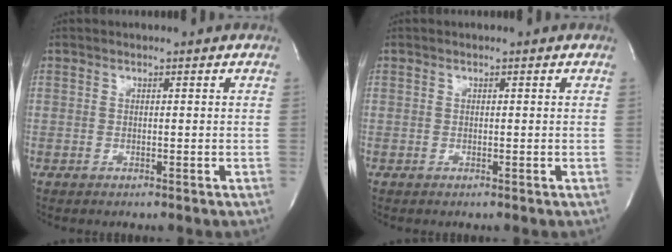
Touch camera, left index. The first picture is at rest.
{"total": 0.0}